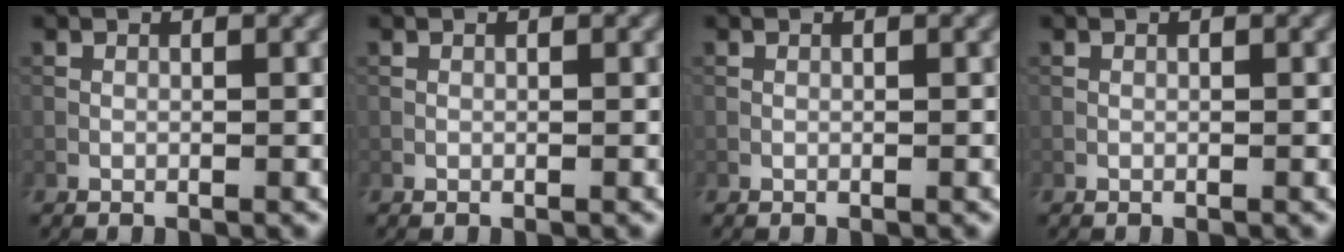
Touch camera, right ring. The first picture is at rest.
{"total": 0.0}
{"total": 0.0}
{"total": 0.0}